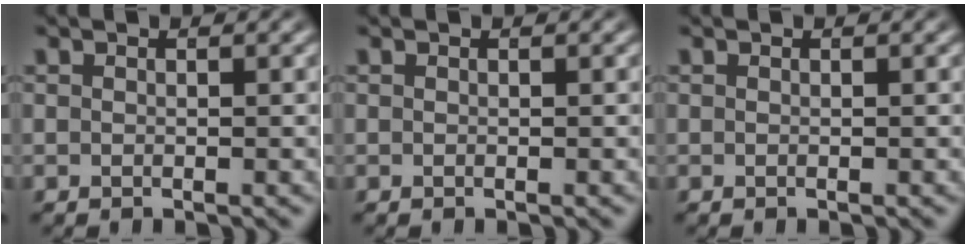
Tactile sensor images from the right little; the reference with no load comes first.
{"total": 0.0}
{"total": 0.0}